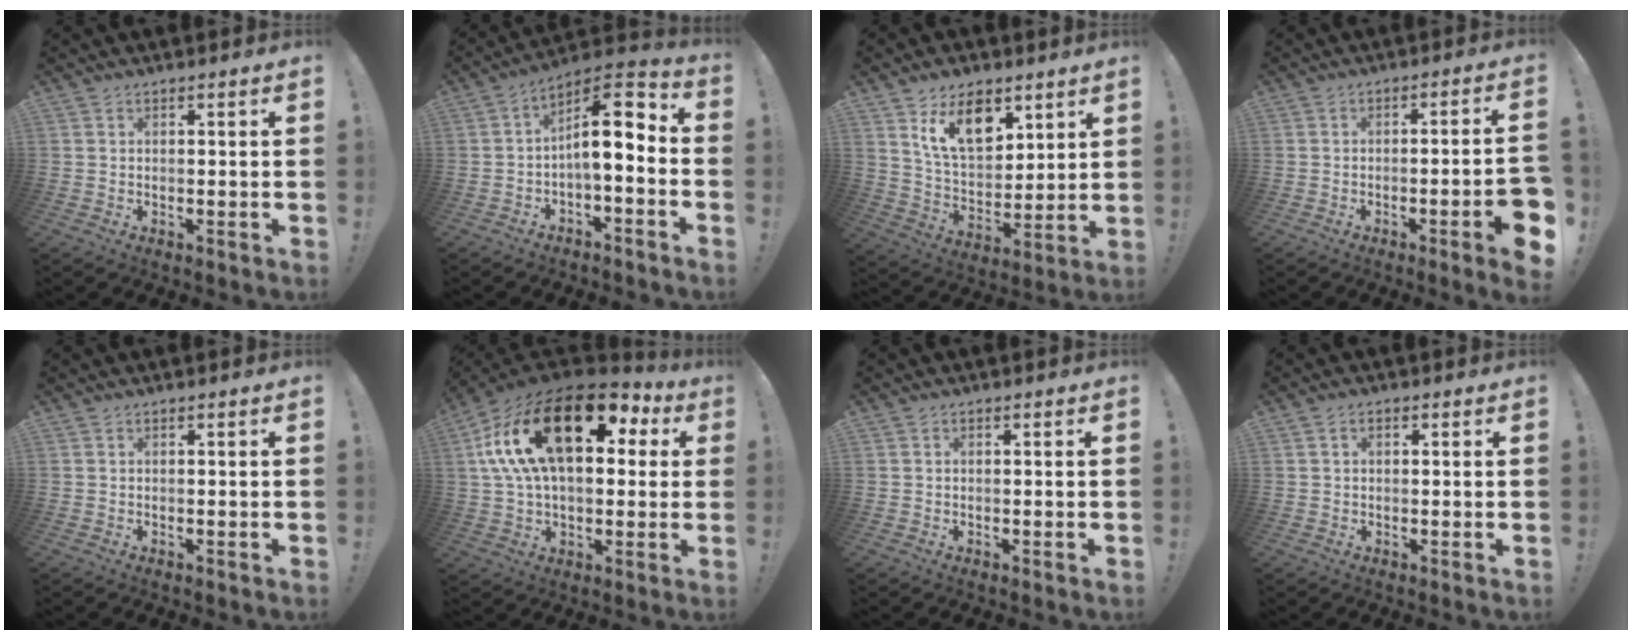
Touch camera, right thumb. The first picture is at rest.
{"total": 11.0, "force": [0.2, 4.5, 10.0], "torque": [-0.142, -0.008, 0.002]}
{"total": 15.0, "force": [8.9, 8.9, 8.2], "torque": [-0.123, -0.044, 0.164]}
{"total": 7.5, "force": [-3.0, 0.4, 6.8], "torque": [-0.100, 0.006, -0.045]}
{"total": 0.0}
{"total": 25.3, "force": [8.9, 12.7, 20.0], "torque": [-0.341, -0.040, 0.153]}
{"total": 0.0}
{"total": 1.4, "force": [0.2, 1.1, 0.9], "torque": [-0.010, 0.003, 0.002]}